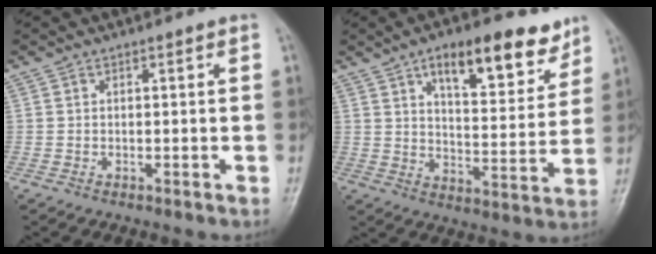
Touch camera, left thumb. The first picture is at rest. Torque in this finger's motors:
{"motor_torque": [0.55, 0.49, 0.55, -0.63, 0.12]}